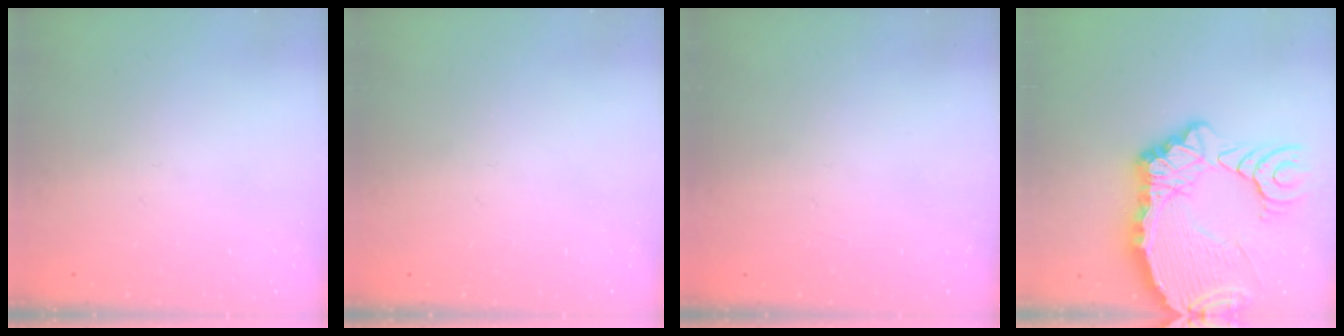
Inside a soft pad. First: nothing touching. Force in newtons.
{"total": 0.0}
{"total": 0.0}
{"total": 22.0, "press": 21.8, "slide": 3.0}